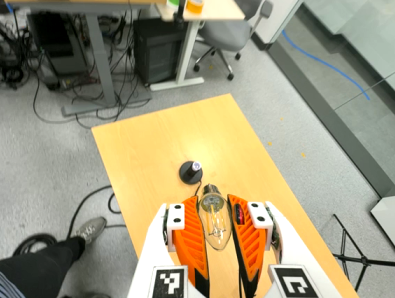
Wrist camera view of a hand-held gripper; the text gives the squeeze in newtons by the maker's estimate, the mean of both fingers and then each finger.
{"total": 22.9, "left": 25.9, "right": 19.9}